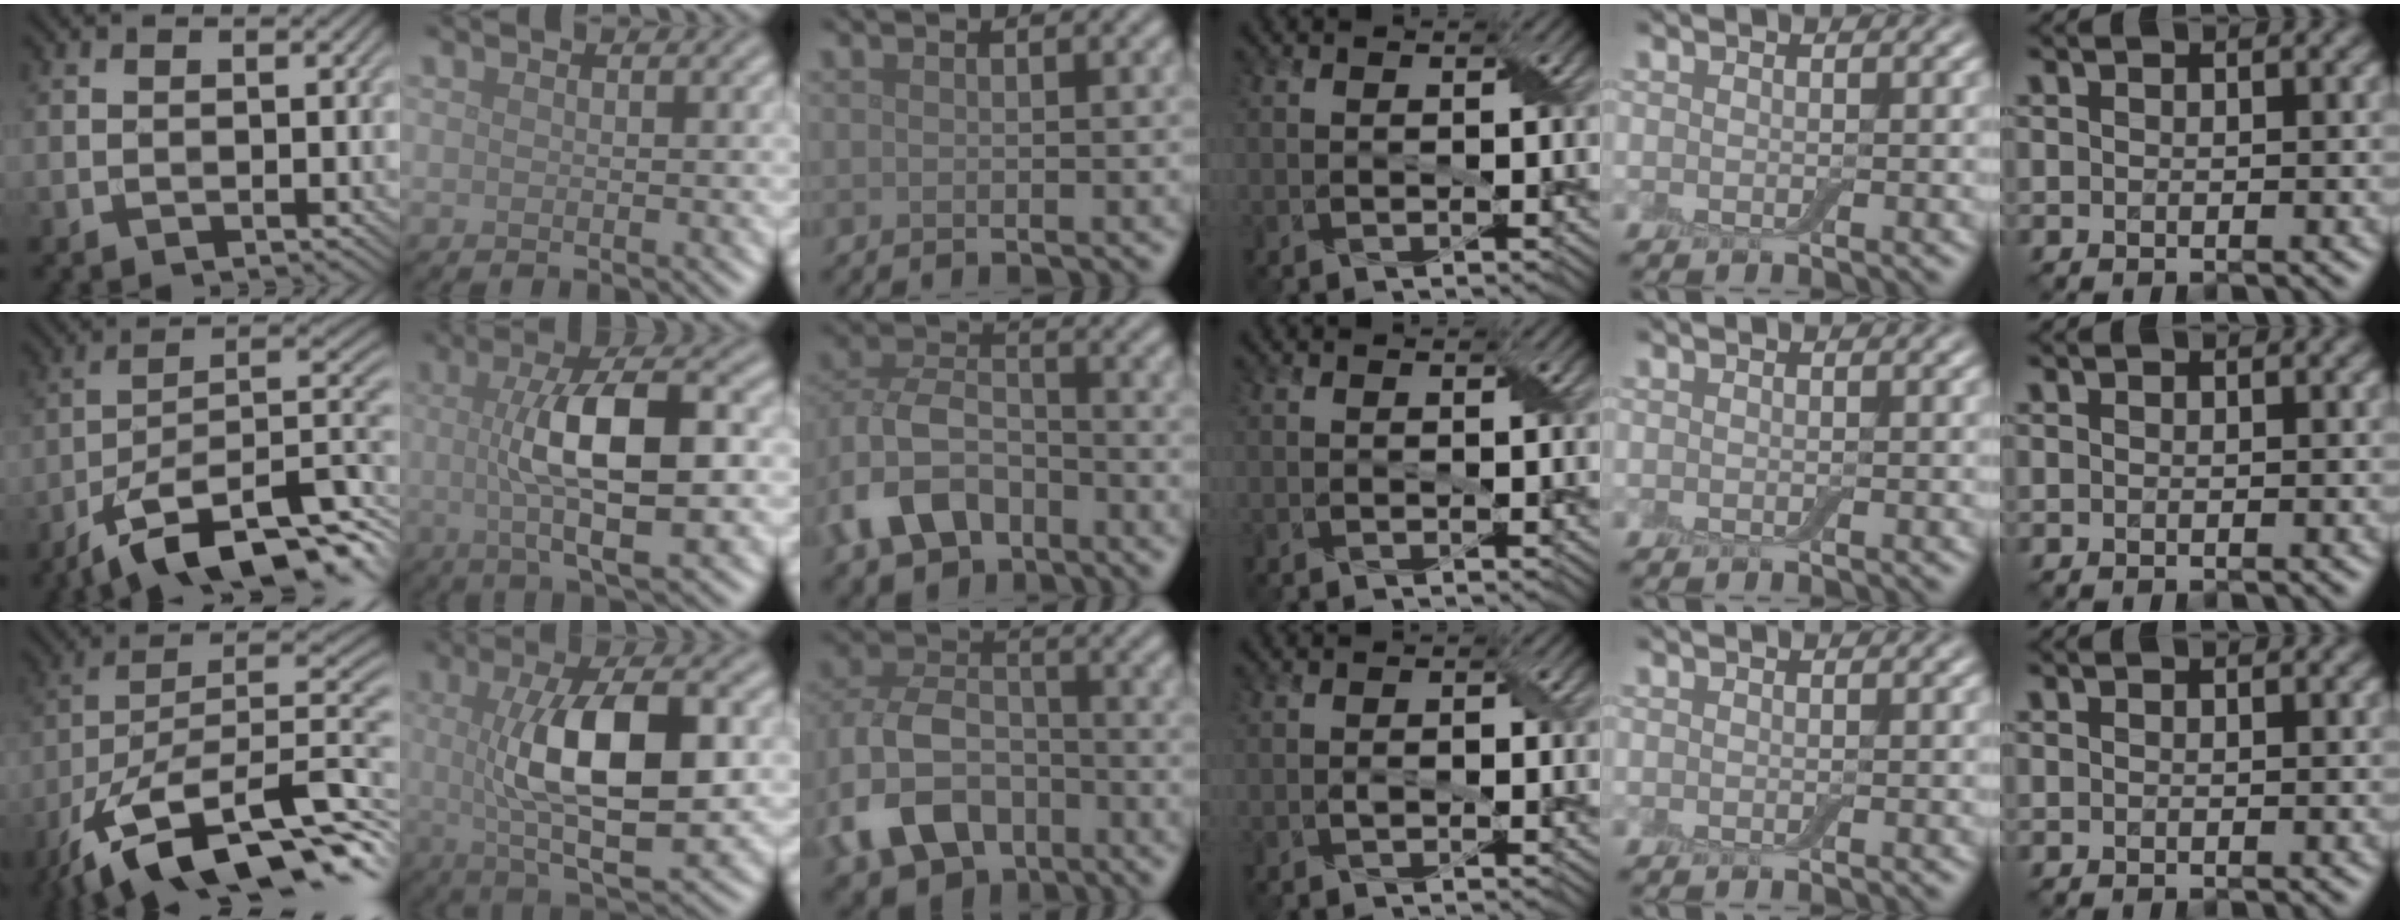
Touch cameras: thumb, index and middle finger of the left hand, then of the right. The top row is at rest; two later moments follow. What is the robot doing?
{"motion": "wrap", "object": "adhesive wrap"}